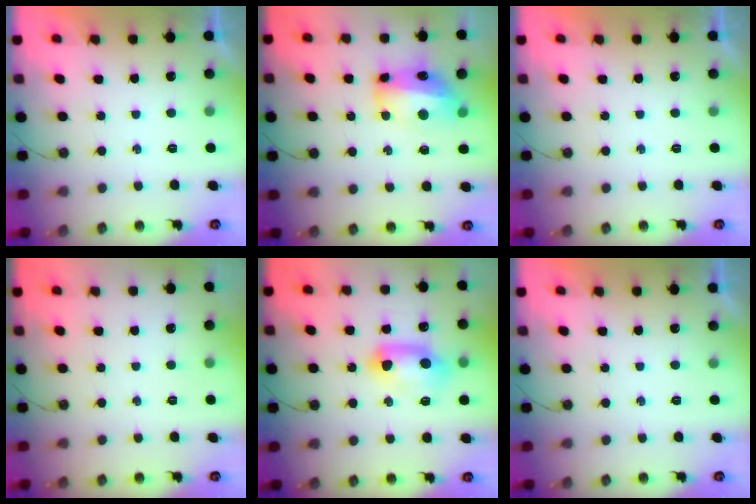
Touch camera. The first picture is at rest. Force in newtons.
{"total": 12.4, "press": 12.3, "slide": 1.5}
{"total": 0.0}
{"total": 0.0}
{"total": 11.7, "press": 11.7, "slide": 0.9}
{"total": 0.0}